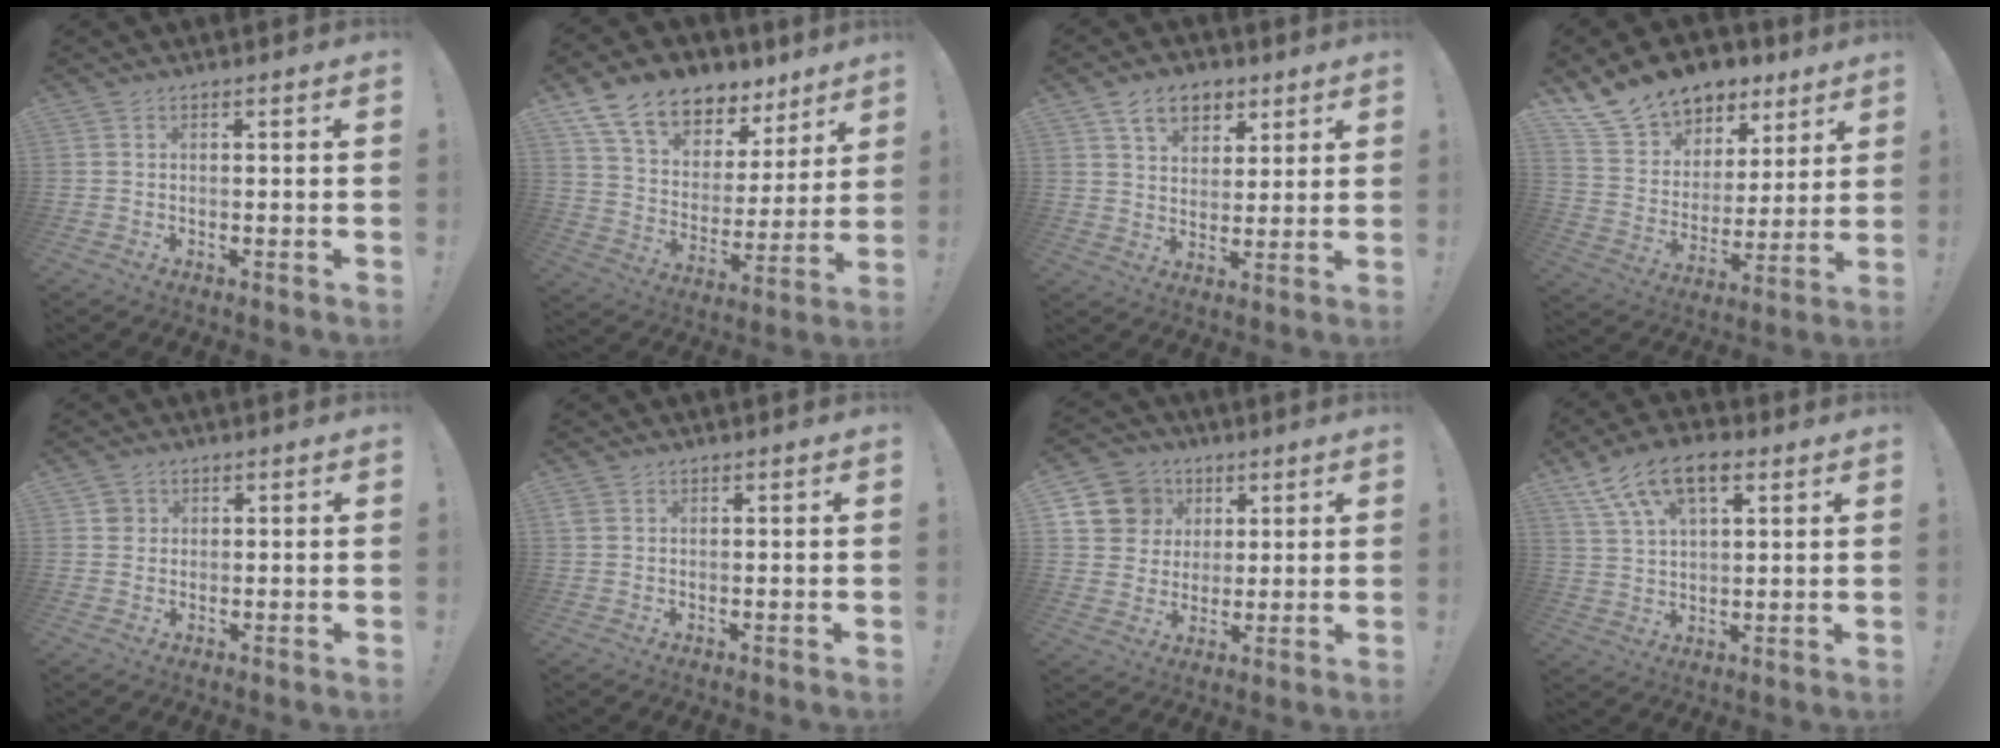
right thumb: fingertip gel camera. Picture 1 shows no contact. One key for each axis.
{"total": 14.5, "fx": 10.7, "fy": 7.8, "fz": 5.8, "tx": -0.107, "ty": -0.078, "tz": 0.198}
{"total": 10.2, "fx": 5.6, "fy": 7.0, "fz": 4.8, "tx": -0.069, "ty": -0.020, "tz": 0.105}
{"total": 15.4, "fx": 11.7, "fy": 9.2, "fz": 3.8, "tx": -0.076, "ty": -0.084, "tz": 0.231}
{"total": 2.5, "fx": 0.8, "fy": 2.3, "fz": 0.5, "tx": 0.000, "ty": 0.002, "tz": 0.013}
{"total": 1.2, "fx": 0.6, "fy": 0.9, "fz": 0.5, "tx": -0.011, "ty": 0.002, "tz": 0.011}
{"total": 11.9, "fx": 4.3, "fy": 10.6, "fz": 3.2, "tx": -0.041, "ty": -0.018, "tz": 0.091}
{"total": 12.3, "fx": 6.3, "fy": 6.3, "fz": 8.5, "tx": -0.161, "ty": -0.016, "tz": 0.119}